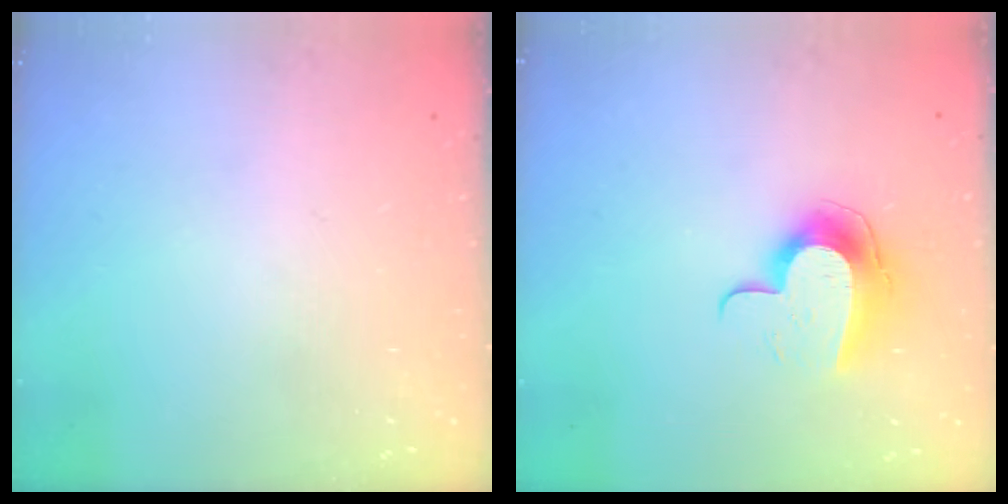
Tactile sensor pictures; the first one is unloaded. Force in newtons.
{"total": 10.8, "press": 10.8, "slide": 0.9}